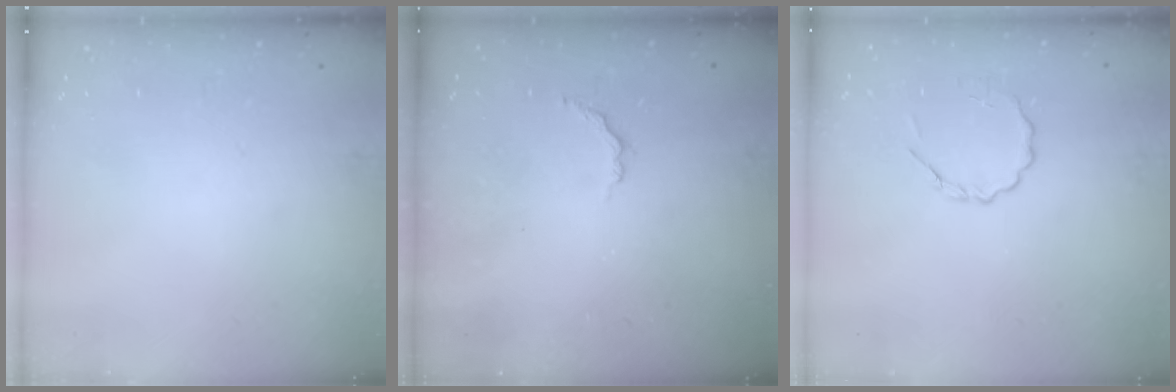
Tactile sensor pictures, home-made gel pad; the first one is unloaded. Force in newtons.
{"total": 2.6, "press": 2.4, "slide": 1.0}
{"total": 3.6, "press": 3.4, "slide": 1.3}